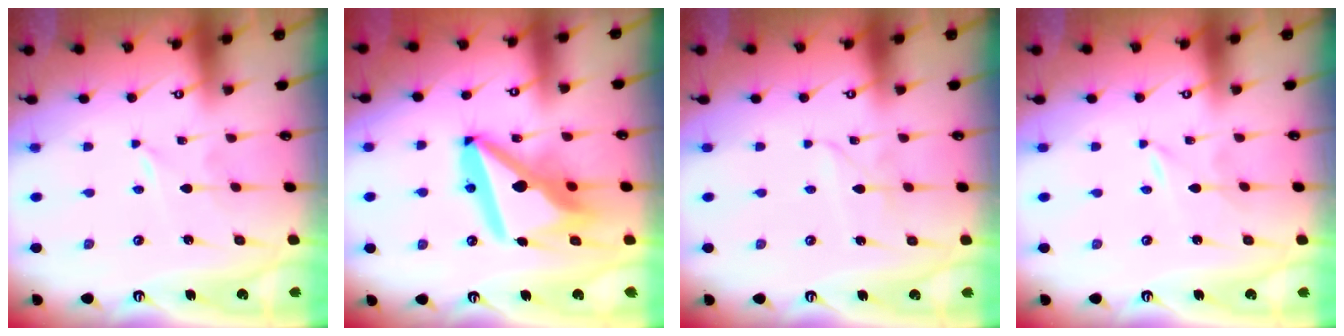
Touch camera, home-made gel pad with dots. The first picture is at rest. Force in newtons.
{"total": 18.2, "press": 18.1, "slide": 2.4}
{"total": 2.4, "press": 2.4, "slide": 0.3}
{"total": 0.0}